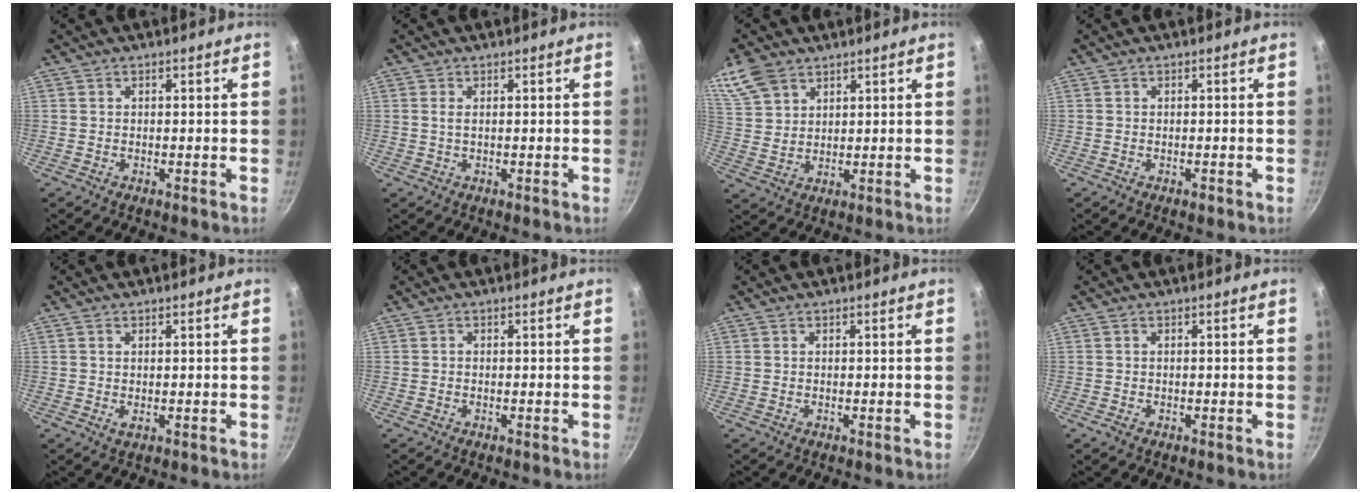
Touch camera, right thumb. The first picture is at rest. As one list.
[{"total": 0.7, "force": [0.1, 0.3, 0.6], "torque": [-0.012, 0.000, 0.002]}, {"total": 8.2, "force": [5.4, 5.0, 3.5], "torque": [-0.053, -0.013, 0.115]}, {"total": 0.7, "force": [-0.4, 0.4, 0.4], "torque": [-0.008, 0.003, -0.005]}, {"total": 0.8, "force": [0.2, 0.5, 0.7], "torque": [-0.013, -0.002, 0.004]}, {"total": 0.0}, {"total": 0.0}, {"total": 0.8, "force": [-0.4, 0.6, 0.4], "torque": [-0.008, 0.001, -0.005]}]